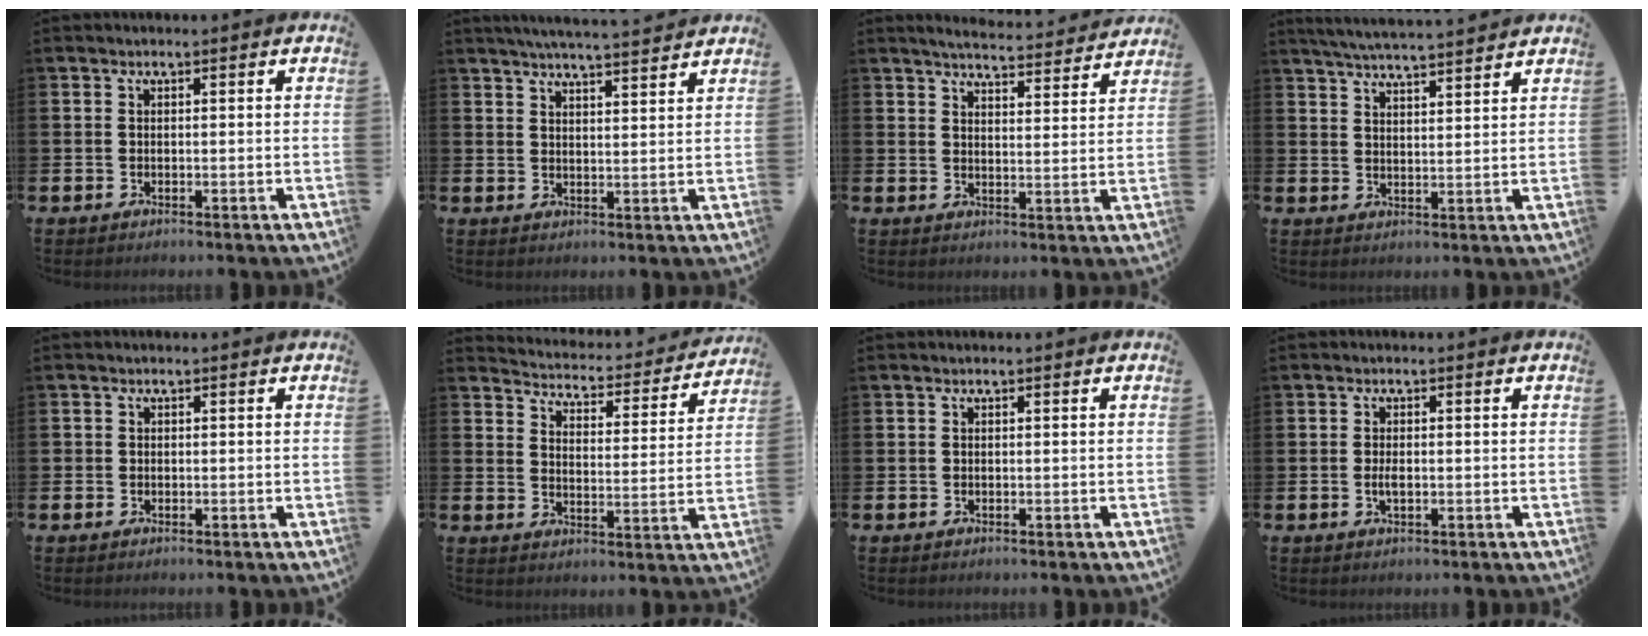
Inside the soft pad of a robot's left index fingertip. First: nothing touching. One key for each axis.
{"total": 4.9, "fx": 4.8, "fy": -0.5, "fz": 1.0, "tx": -0.030, "ty": -0.025, "tz": 0.085}
{"total": 5.1, "fx": 5.0, "fy": 0.2, "fz": 0.8, "tx": -0.028, "ty": -0.038, "tz": 0.087}
{"total": 5.1, "fx": 5.1, "fy": -0.1, "fz": 0.9, "tx": -0.038, "ty": -0.025, "tz": 0.091}
{"total": 0.5, "fx": -0.1, "fy": 0.5, "fz": 0.1, "tx": 0.004, "ty": 0.002, "tz": -0.005}
{"total": 4.3, "fx": 4.2, "fy": 0.8, "fz": 0.6, "tx": -0.038, "ty": -0.038, "tz": 0.067}
{"total": 0.0}
{"total": 1.6, "fx": -0.1, "fy": 0.6, "fz": 1.4, "tx": -0.022, "ty": -0.001, "tz": -0.004}